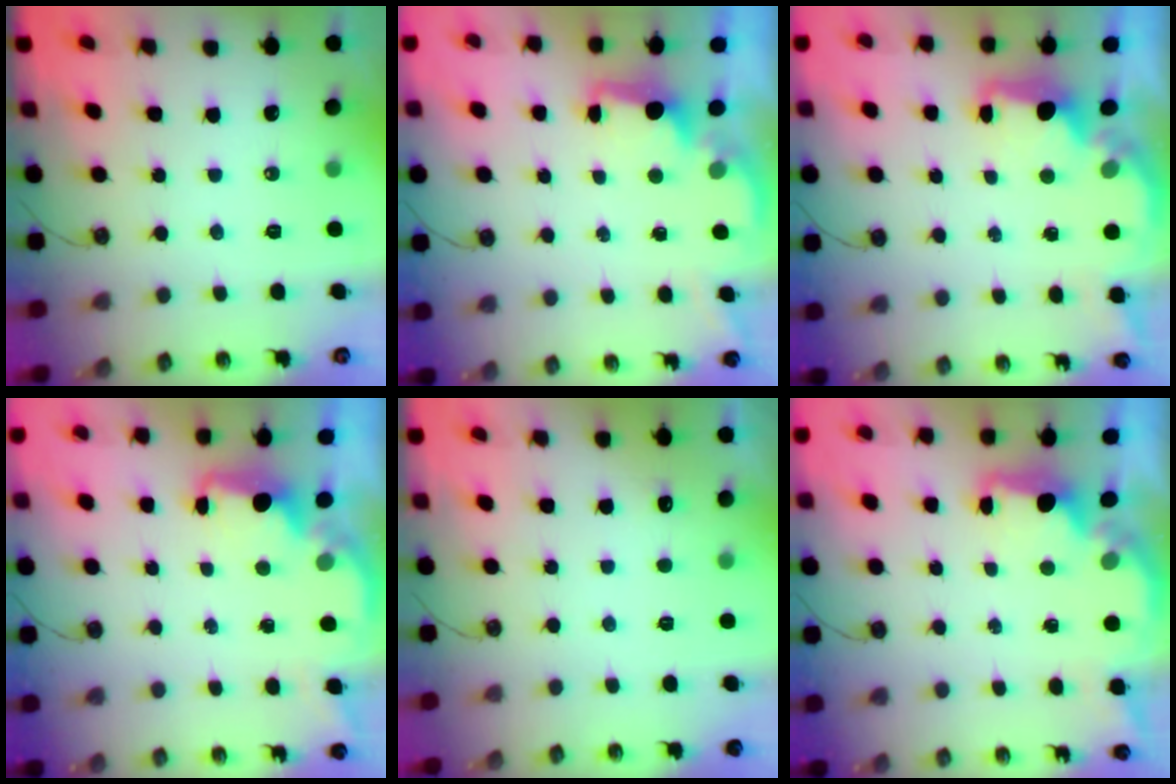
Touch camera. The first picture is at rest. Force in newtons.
{"total": 1.8, "press": 1.6, "slide": 0.7}
{"total": 3.0, "press": 2.9, "slide": 0.5}
{"total": 2.0, "press": 1.9, "slide": 0.8}
{"total": 2.9, "press": 2.7, "slide": 1.0}
{"total": 2.1, "press": 1.9, "slide": 0.8}